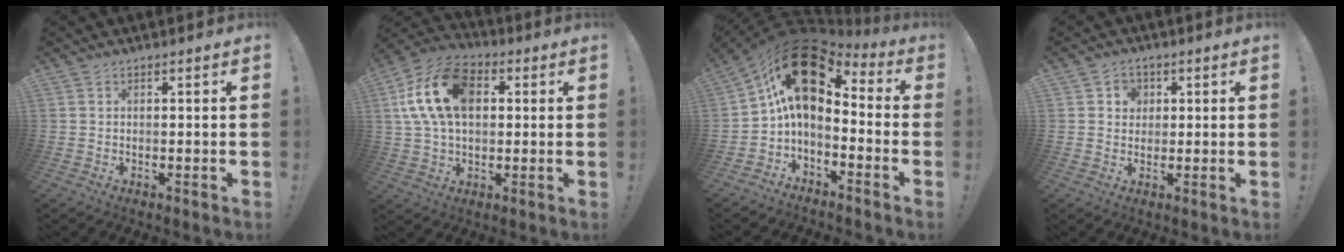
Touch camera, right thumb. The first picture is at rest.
{"total": 18.7, "force": [4.2, 12.4, 13.3], "torque": [-0.241, 0.007, 0.079]}
{"total": 16.5, "force": [4.7, 9.4, 12.7], "torque": [-0.217, -0.022, 0.090]}
{"total": 4.4, "force": [1.1, 4.1, 1.3], "torque": [-0.015, 0.001, 0.018]}